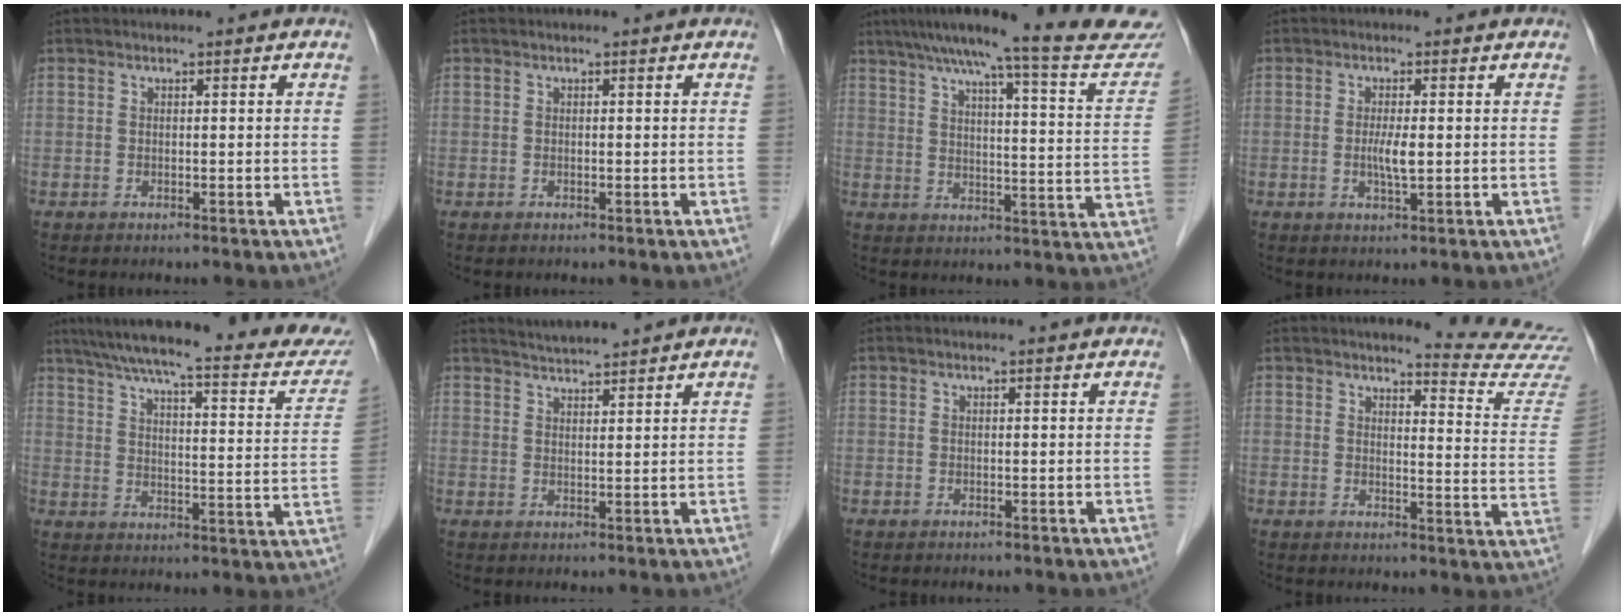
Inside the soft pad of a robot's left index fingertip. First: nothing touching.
{"total": 0.0}
{"total": 21.3, "force": [19.1, 0.4, 9.5], "torque": [-0.132, -0.039, 0.235]}
{"total": 2.8, "force": [-0.1, 0.3, 2.8], "torque": [-0.057, -0.004, -0.001]}
{"total": 27.7, "force": [24.4, 2.8, 13.0], "torque": [-0.196, -0.039, 0.303]}
{"total": 5.2, "force": [5.0, -0.2, 1.5], "torque": [-0.031, 0.019, 0.080]}
{"total": 1.0, "force": [0.9, 0.1, 0.1], "torque": [-0.013, 0.006, 0.009]}
{"total": 12.6, "force": [12.5, -1.6, 1.0], "torque": [-0.009, -0.121, 0.123]}